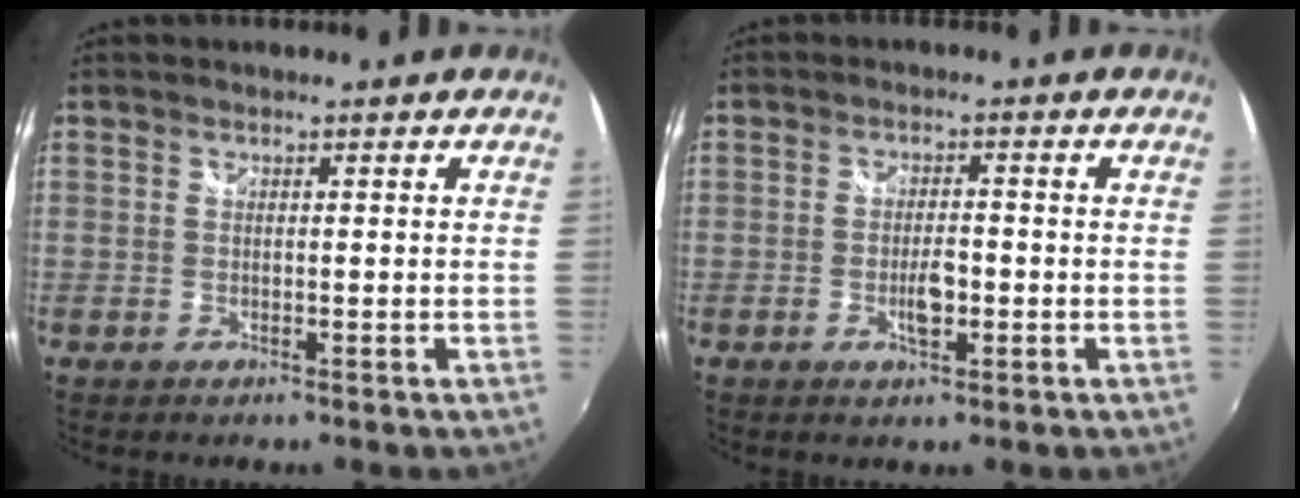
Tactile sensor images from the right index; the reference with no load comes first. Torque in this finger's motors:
{"motor_torque": [-0.93, 1.09, 0.07, 0.03]}